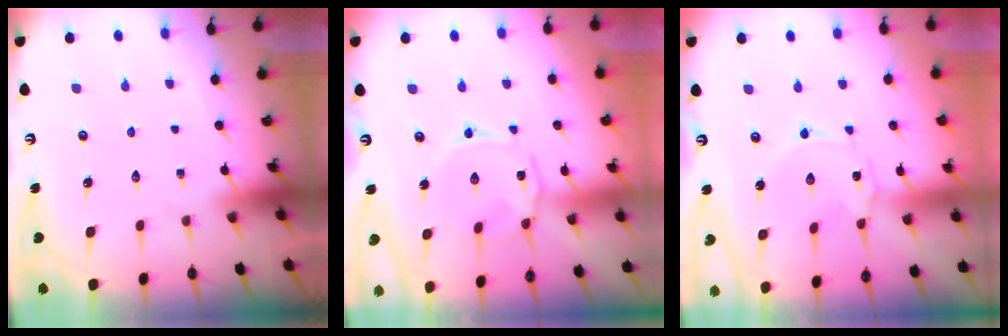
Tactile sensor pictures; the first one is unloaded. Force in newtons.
{"total": 3.1, "press": 3.1, "slide": 0.4}
{"total": 0.6, "press": 0.5, "slide": 0.4}